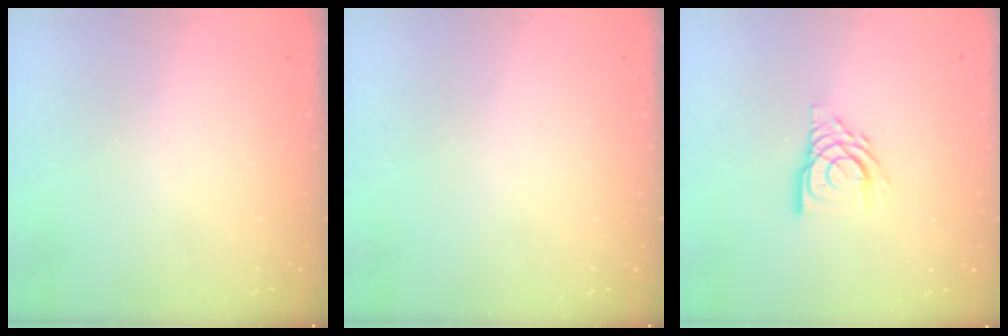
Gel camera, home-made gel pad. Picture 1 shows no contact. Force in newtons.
{"total": 0.0}
{"total": 11.3, "press": 11.3, "slide": 1.3}